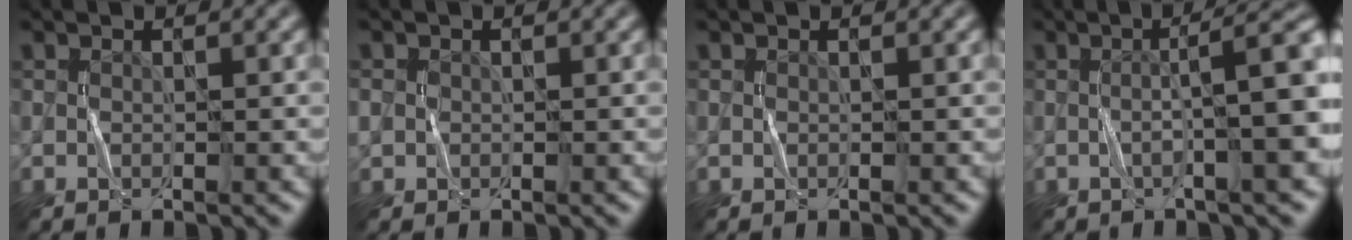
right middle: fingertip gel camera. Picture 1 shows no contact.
{"total": 1.4, "force": [0.0, 1.3, 0.5], "torque": [-0.010, -0.001, -0.001]}
{"total": 0.0}
{"total": 7.4, "force": [0.1, 1.2, 7.4], "torque": [-0.087, 0.017, 0.000]}